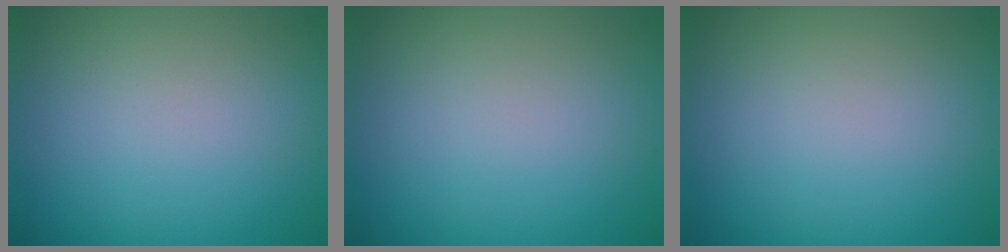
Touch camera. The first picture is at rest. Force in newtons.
{"total": 0.0}
{"total": 0.0}